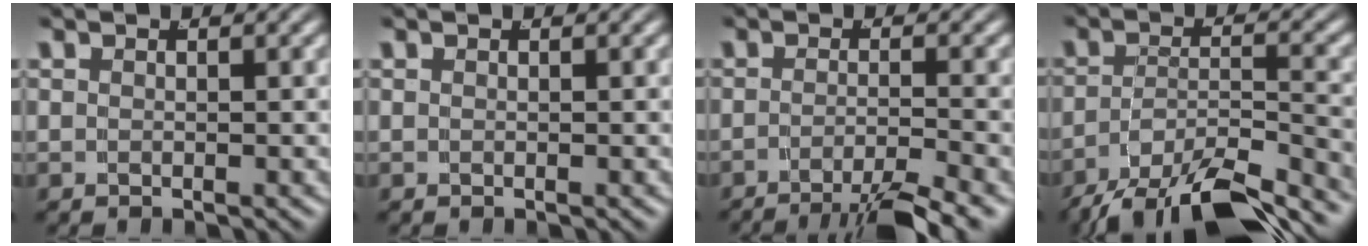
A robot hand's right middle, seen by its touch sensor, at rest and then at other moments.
{"total": 0.0}
{"total": 6.2, "force": [-4.9, 1.1, 3.6], "torque": [-0.044, -0.015, -0.072]}
{"total": 9.6, "force": [-6.9, 3.9, 5.4], "torque": [-0.074, -0.019, -0.102]}